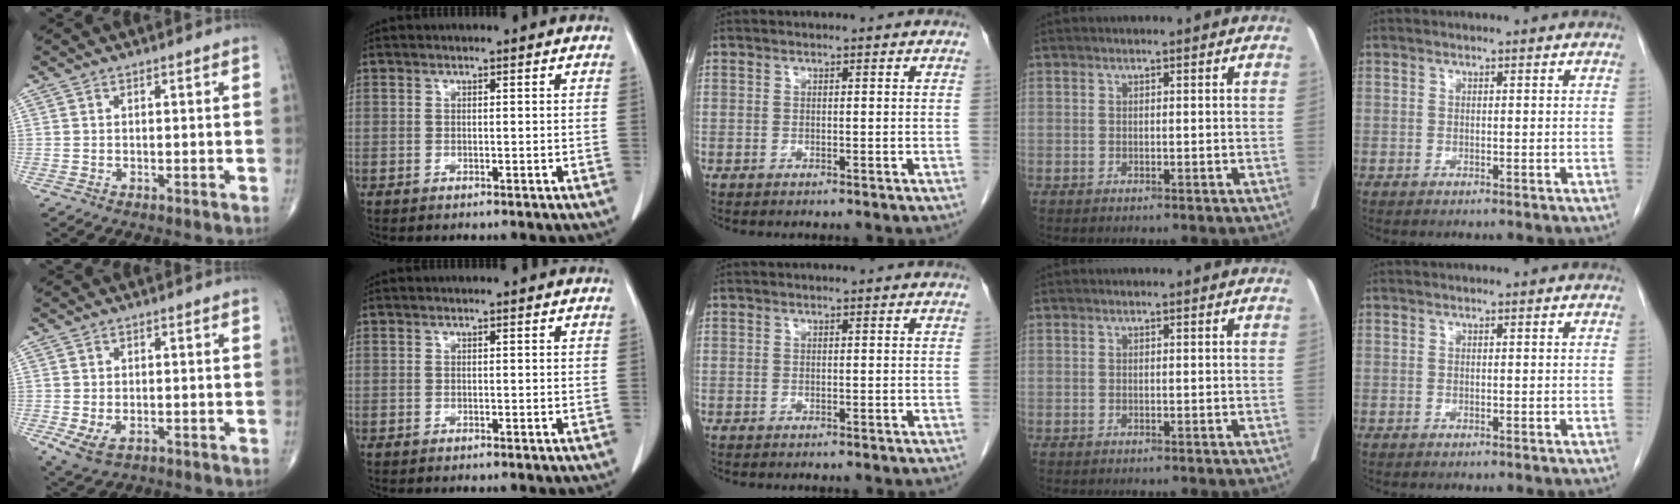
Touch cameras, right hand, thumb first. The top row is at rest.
{"thumb": {"total": 4.5, "force": [-1.3, 2.8, 3.3], "torque": [-0.064, -0.007, -0.015]}}